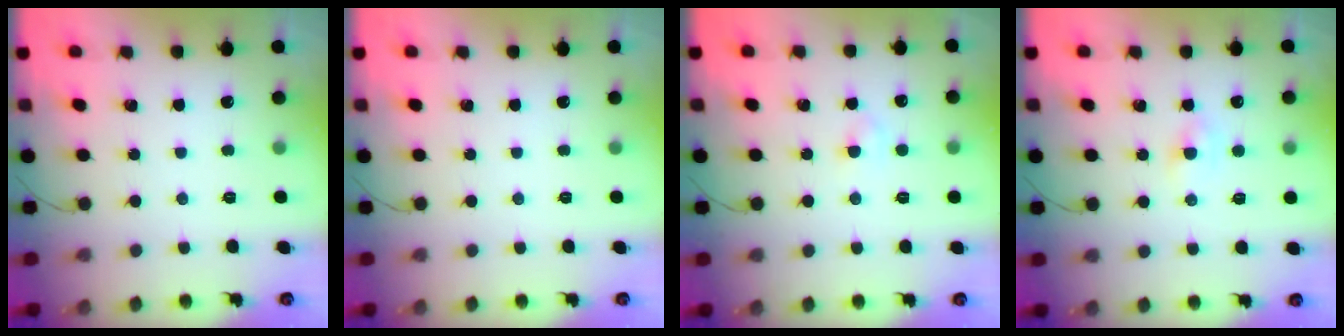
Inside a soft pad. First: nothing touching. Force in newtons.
{"total": 0.0}
{"total": 2.0, "press": 1.8, "slide": 0.9}
{"total": 1.8, "press": 1.7, "slide": 0.7}